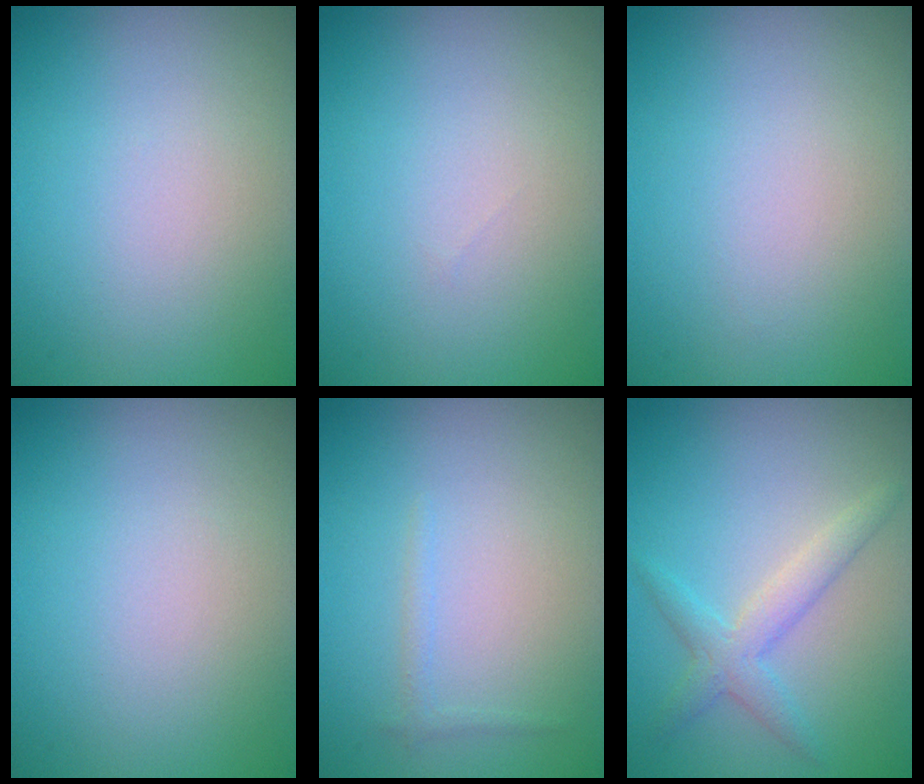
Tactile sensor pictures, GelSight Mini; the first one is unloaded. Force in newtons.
{"total": 0.0}
{"total": 0.0}
{"total": 0.0}
{"total": 0.7, "press": 0.7, "slide": 0.1}
{"total": 2.6, "press": 2.6, "slide": 0.1}